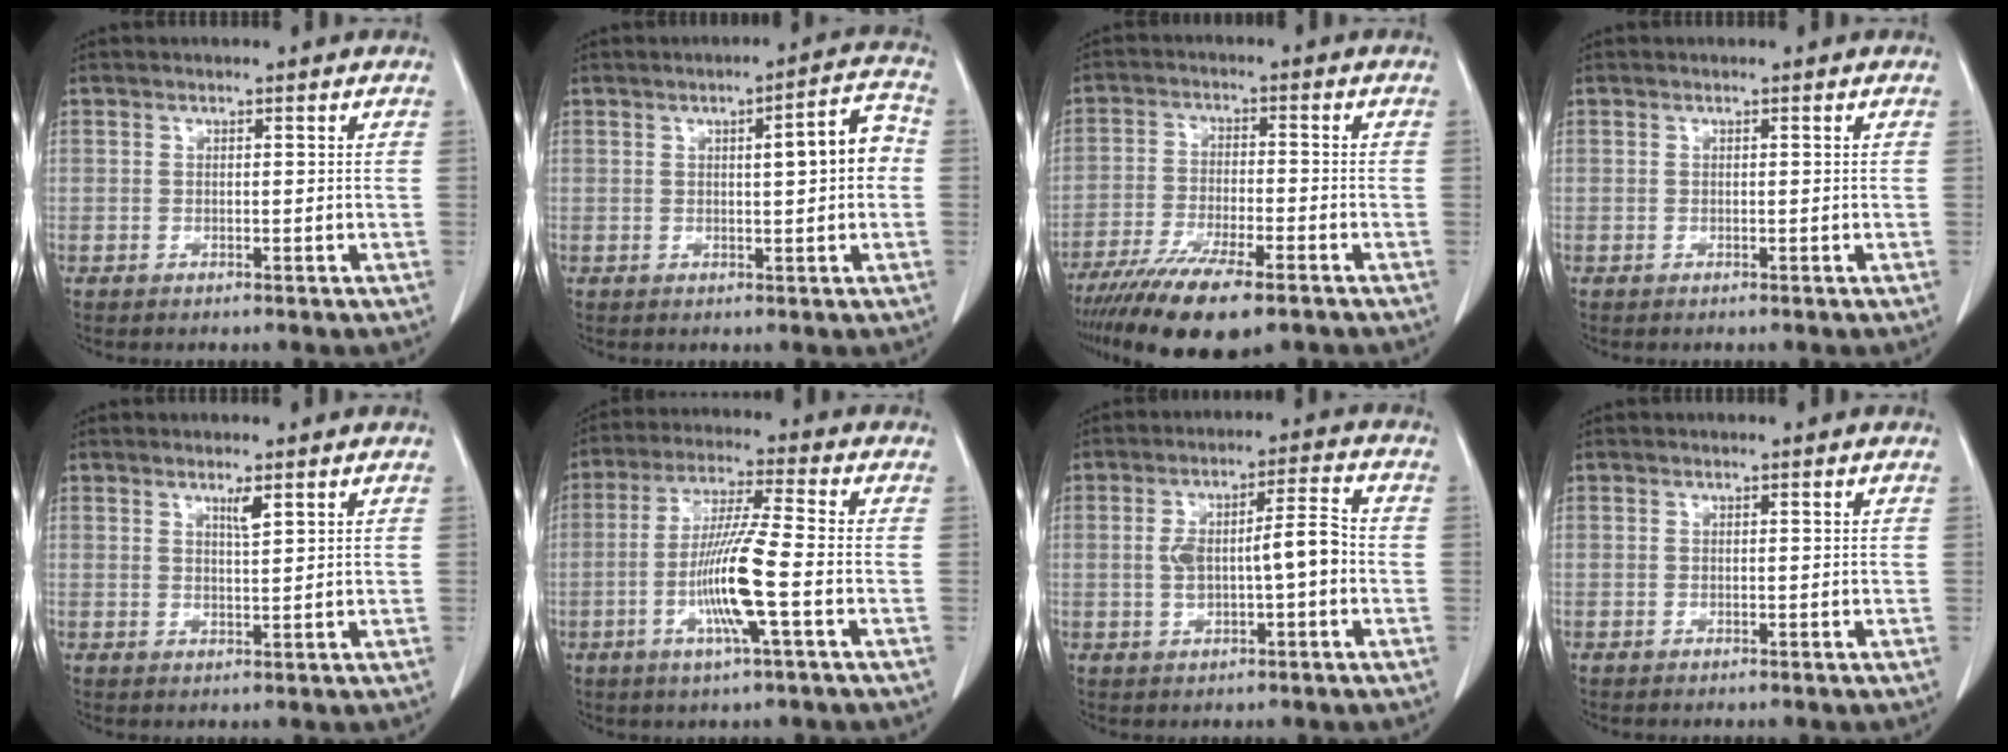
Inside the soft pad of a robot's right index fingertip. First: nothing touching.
{"total": 6.5, "force": [0.5, 1.2, 6.3], "torque": [-0.085, 0.020, 0.004]}
{"total": 13.5, "force": [-9.7, 2.5, 9.1], "torque": [-0.163, -0.032, -0.162]}
{"total": 0.0}
{"total": 2.0, "force": [1.2, 0.1, 1.6], "torque": [-0.031, -0.004, 0.023]}
{"total": 11.0, "force": [-2.8, -0.4, 10.6], "torque": [-0.210, -0.011, -0.060]}
{"total": 7.8, "force": [-0.7, 1.6, 7.6], "torque": [-0.139, 0.022, -0.010]}
{"total": 0.0}